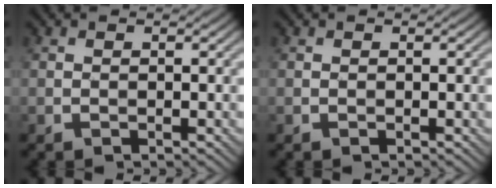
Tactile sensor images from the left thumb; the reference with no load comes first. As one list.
[{"total": 0.0}]